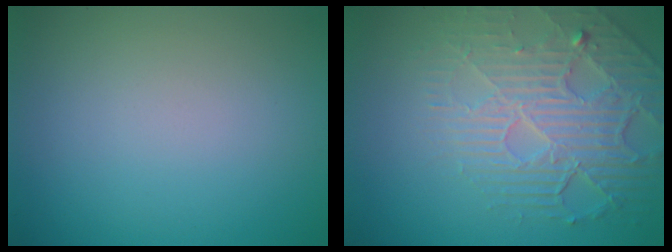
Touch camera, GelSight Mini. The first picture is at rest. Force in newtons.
{"total": 4.8, "press": 4.3, "slide": 2.1}